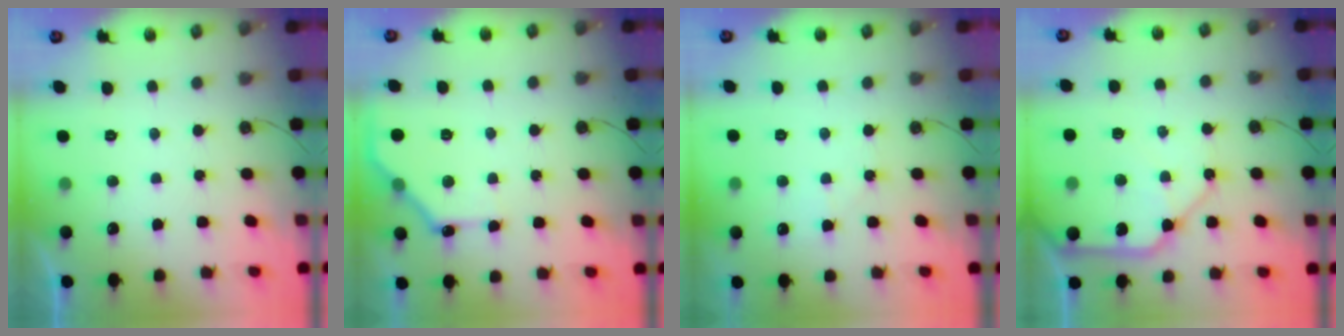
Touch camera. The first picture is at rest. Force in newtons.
{"total": 11.9, "press": 11.9, "slide": 0.6}
{"total": 3.9, "press": 3.8, "slide": 0.7}
{"total": 12.0, "press": 11.9, "slide": 1.5}